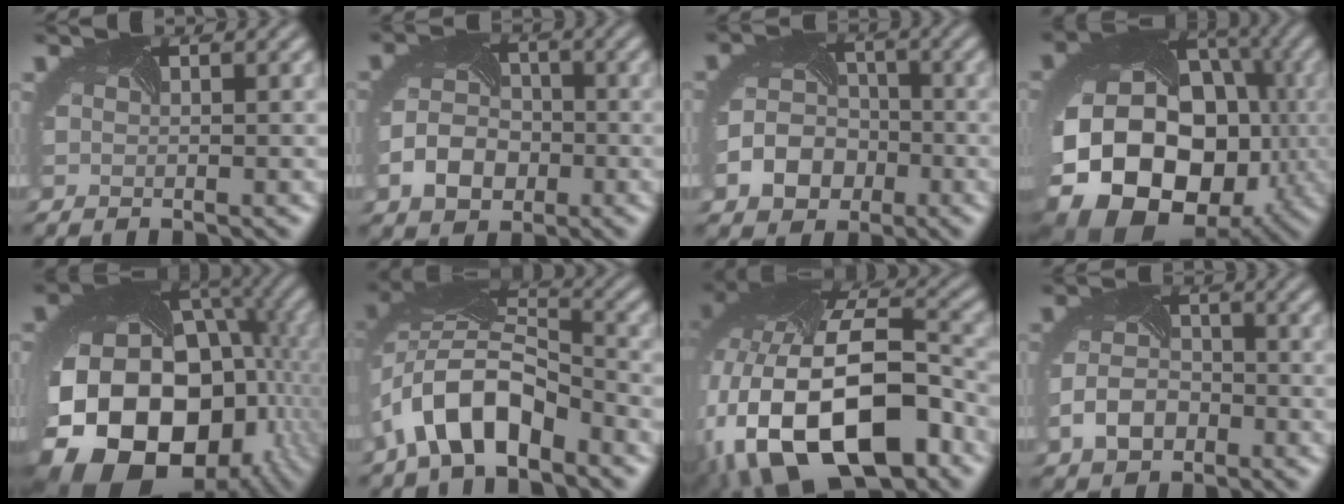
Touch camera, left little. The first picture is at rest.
{"total": 3.9, "force": [-1.6, 3.2, 1.6], "torque": [-0.040, -0.001, -0.034]}
{"total": 4.7, "force": [-1.9, 3.9, 1.6], "torque": [-0.034, -0.001, -0.037]}
{"total": 20.2, "force": [-4.7, 15.5, 12.0], "torque": [-0.213, -0.035, -0.074]}
{"total": 21.8, "force": [-6.2, 16.2, 13.3], "torque": [-0.261, -0.047, -0.084]}
{"total": 7.0, "force": [-3.9, 3.6, 4.6], "torque": [-0.091, 0.009, -0.081]}
{"total": 17.4, "force": [-5.2, 10.6, 12.7], "torque": [-0.243, -0.046, -0.064]}
{"total": 3.3, "force": [-1.8, 2.5, 1.3], "torque": [-0.038, 0.000, -0.038]}